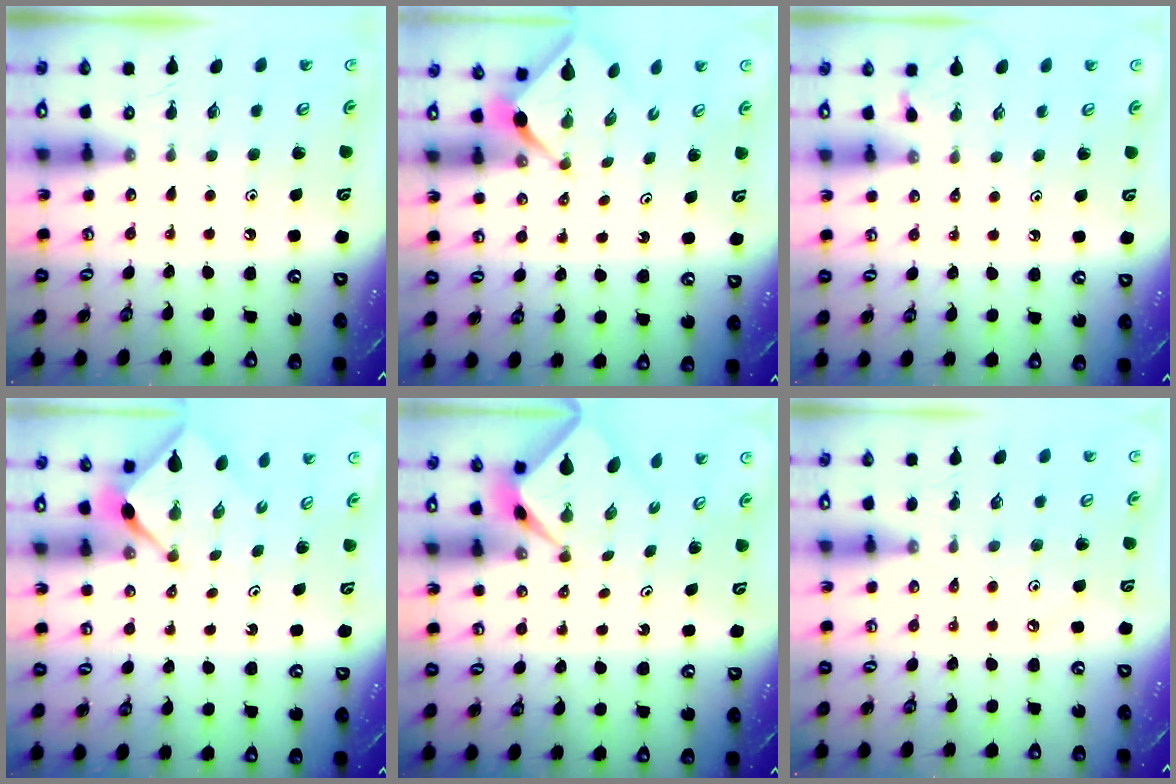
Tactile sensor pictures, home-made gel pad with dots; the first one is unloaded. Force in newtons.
{"total": 2.3, "press": 2.3, "slide": 0.2}
{"total": 3.1, "press": 3.1, "slide": 0.5}
{"total": 2.2, "press": 2.1, "slide": 0.3}
{"total": 1.6, "press": 1.6, "slide": 0.3}
{"total": 1.9, "press": 1.9, "slide": 0.5}